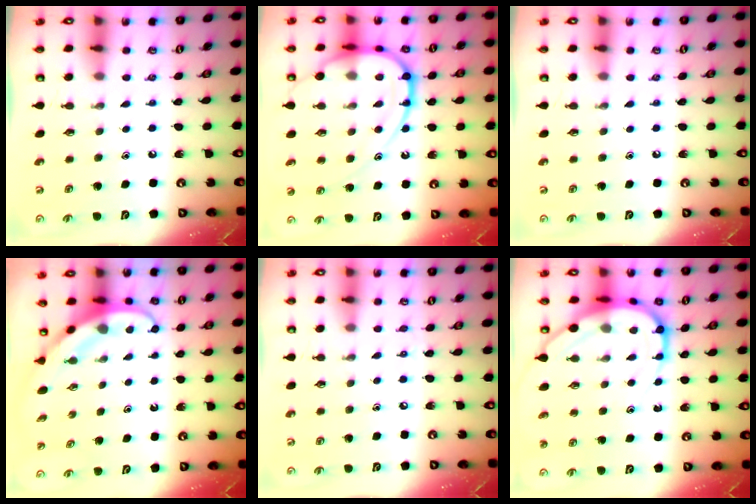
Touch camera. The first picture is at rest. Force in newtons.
{"total": 16.7, "press": 16.6, "slide": 1.4}
{"total": 0.0}
{"total": 3.9, "press": 3.9, "slide": 0.2}
{"total": 2.8, "press": 2.8, "slide": 0.3}
{"total": 12.5, "press": 12.4, "slide": 1.3}